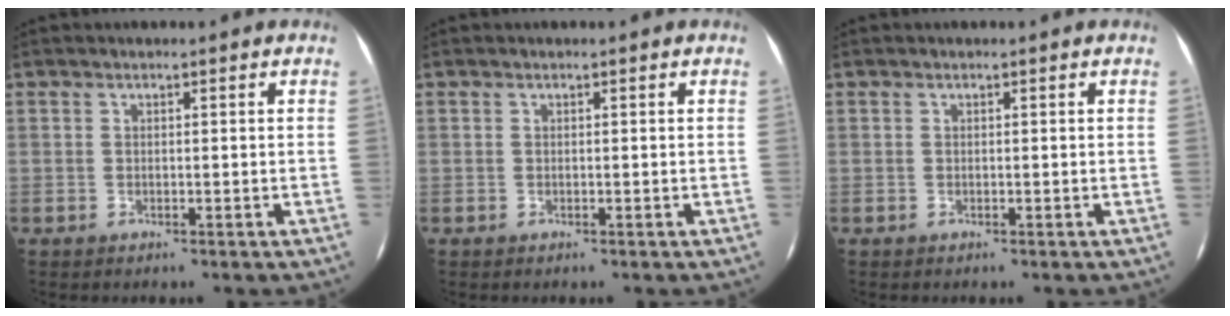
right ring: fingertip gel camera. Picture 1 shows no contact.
{"total": 0.0}
{"total": 0.0}